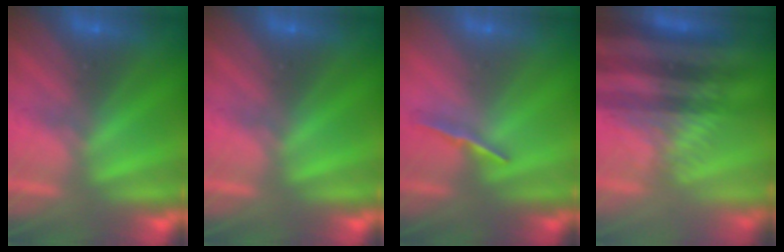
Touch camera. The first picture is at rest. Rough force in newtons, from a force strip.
{"total": 0.0}
{"total": 1.0}
{"total": 4.5}